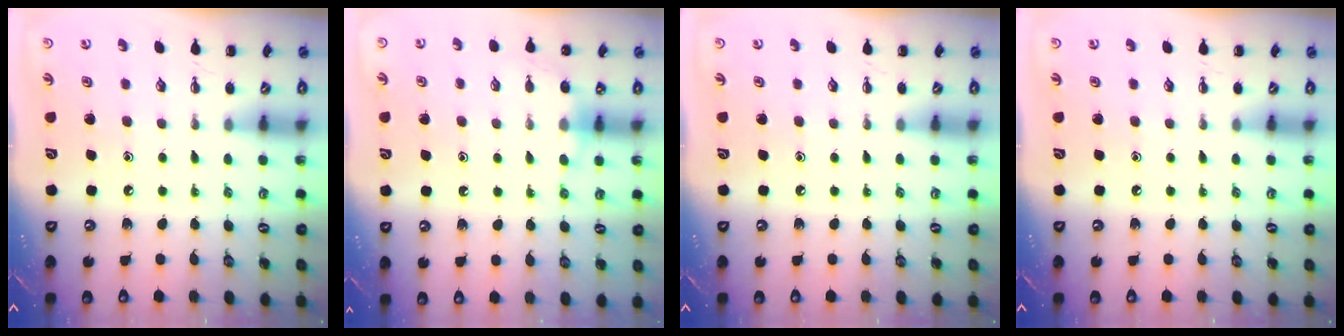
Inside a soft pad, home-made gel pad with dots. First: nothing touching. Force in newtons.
{"total": 7.6, "press": 7.3, "slide": 2.1}
{"total": 0.0}
{"total": 0.0}